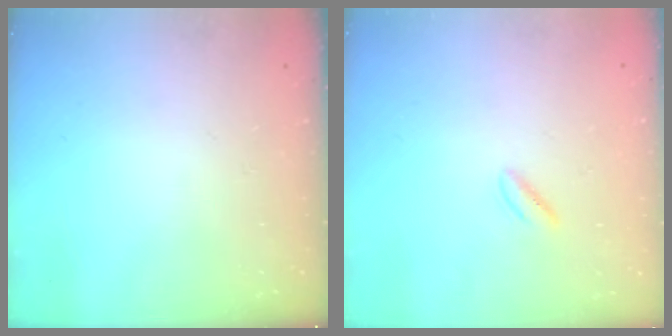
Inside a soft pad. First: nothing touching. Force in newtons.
{"total": 1.5, "press": 1.3, "slide": 0.8}